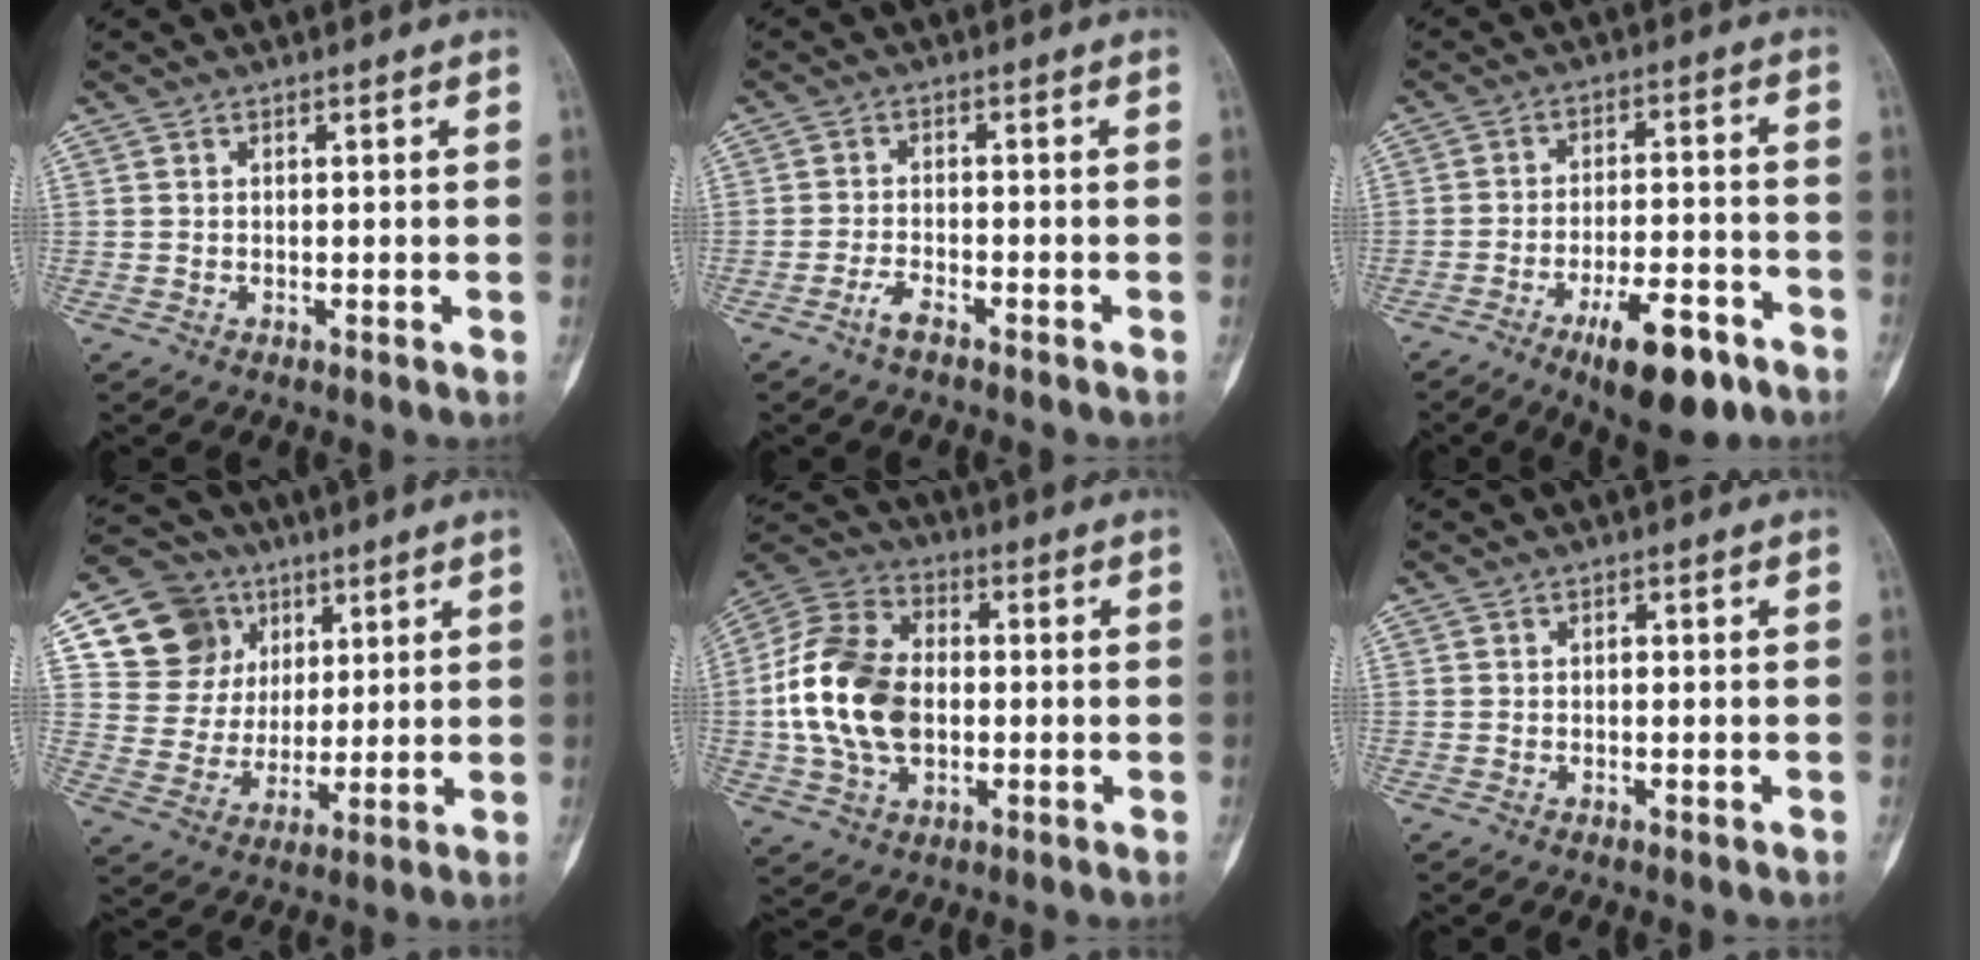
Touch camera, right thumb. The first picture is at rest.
{"total": 2.7, "force": [-2.0, 0.8, 1.6], "torque": [-0.038, 0.014, -0.041]}
{"total": 12.7, "force": [-7.3, 4.3, 9.5], "torque": [-0.138, 0.038, -0.108]}
{"total": 14.1, "force": [6.1, 12.2, 3.7], "torque": [-0.025, -0.014, 0.119]}
{"total": 17.6, "force": [-1.0, 12.0, 12.8], "torque": [-0.237, 0.022, -0.019]}
{"total": 0.9, "force": [-0.3, 0.5, 0.7], "torque": [-0.005, 0.002, -0.007]}